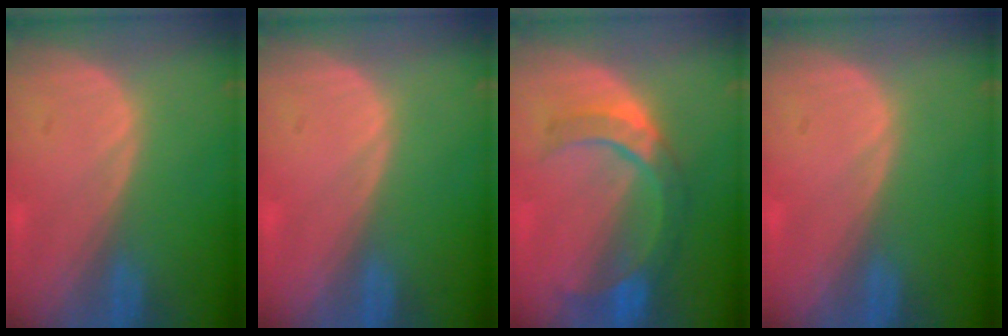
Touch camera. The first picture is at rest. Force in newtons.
{"total": 0.0}
{"total": 7.3, "press": 7.2, "slide": 0.8}
{"total": 0.0}